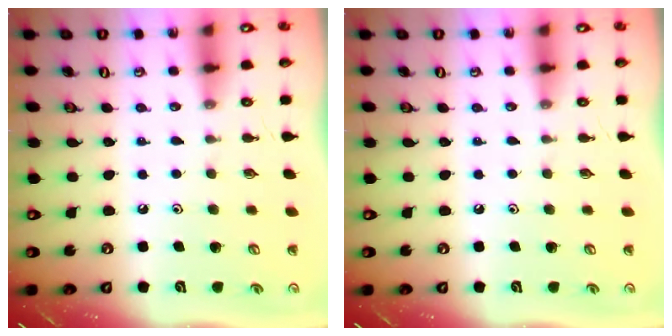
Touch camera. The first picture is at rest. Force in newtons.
{"total": 0.0}